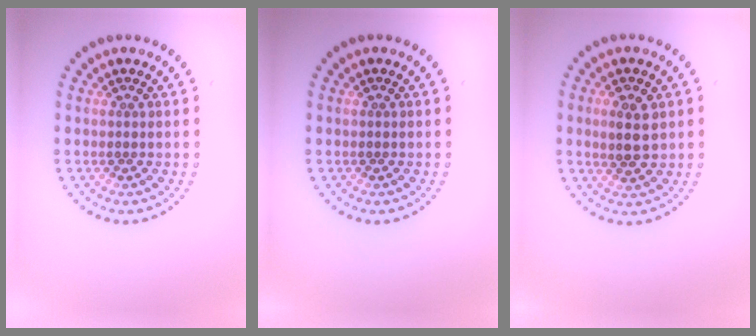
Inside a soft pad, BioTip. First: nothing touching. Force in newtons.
{"total": 0.0}
{"total": 2.8, "press": 2.8, "slide": 0.4}